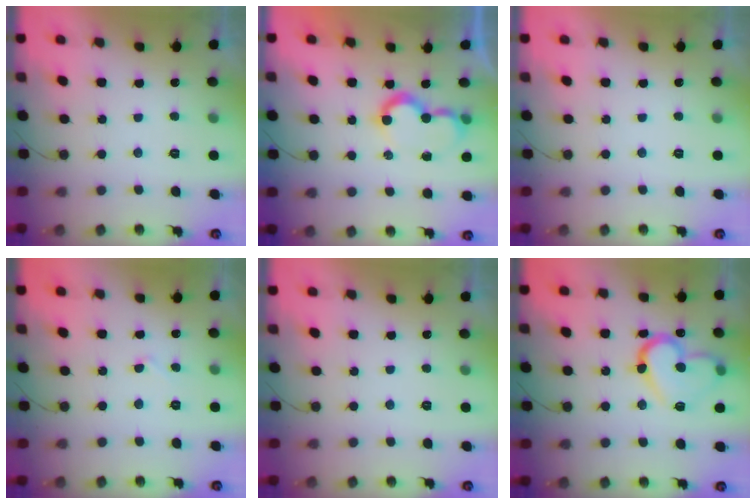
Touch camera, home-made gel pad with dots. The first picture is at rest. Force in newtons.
{"total": 8.3, "press": 8.2, "slide": 1.0}
{"total": 0.0}
{"total": 2.8, "press": 2.8, "slide": 0.2}
{"total": 0.0}
{"total": 15.6, "press": 15.5, "slide": 1.4}